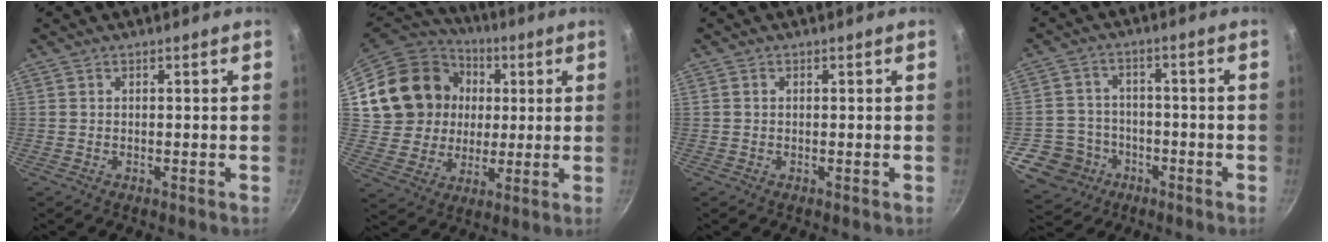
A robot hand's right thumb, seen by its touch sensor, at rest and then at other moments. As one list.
[{"total": 19.4, "force": [4.2, 17.1, 8.1], "torque": [-0.144, 0.020, 0.083]}, {"total": 0.0}, {"total": 9.5, "force": [-4.3, 8.1, 2.2], "torque": [-0.016, 0.039, -0.069]}]